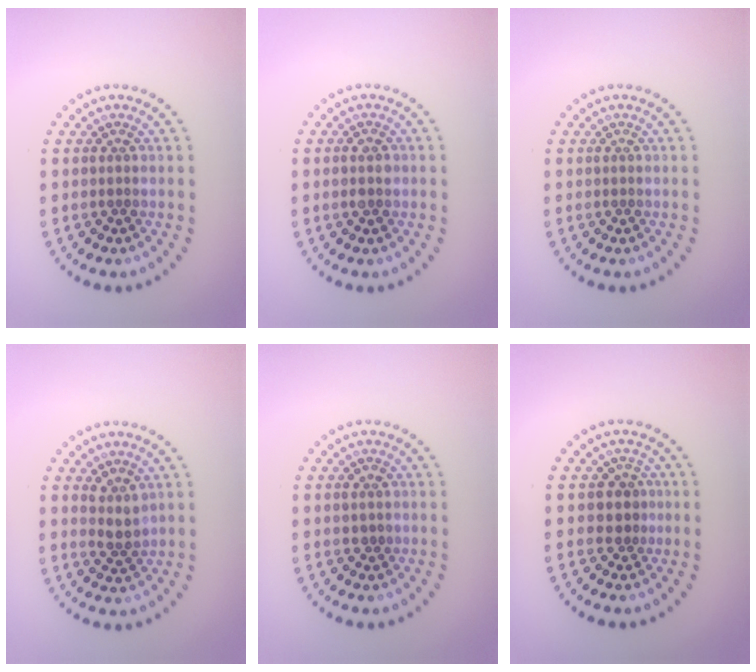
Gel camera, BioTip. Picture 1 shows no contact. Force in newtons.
{"total": 1.0, "press": 1.0, "slide": 0.2}
{"total": 0.0}
{"total": 2.2, "press": 1.8, "slide": 1.3}
{"total": 1.2, "press": 1.2, "slide": 0.1}
{"total": 1.6, "press": 1.2, "slide": 1.0}